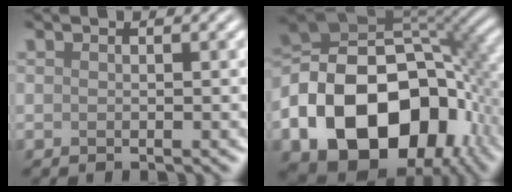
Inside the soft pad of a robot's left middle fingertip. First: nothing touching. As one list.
[{"total": 18.6, "force": [-6.5, 12.8, 11.8], "torque": [-0.230, -0.012, -0.113]}]